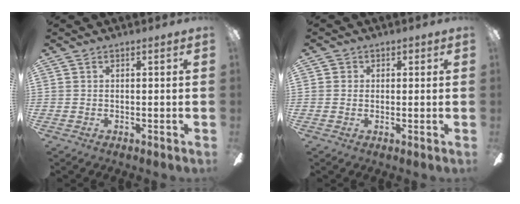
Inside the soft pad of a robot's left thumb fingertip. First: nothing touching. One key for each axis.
{"total": 1.7, "fx": 0.1, "fy": 1.7, "fz": 0.2, "tx": 0.003, "ty": 0.004, "tz": -0.002}